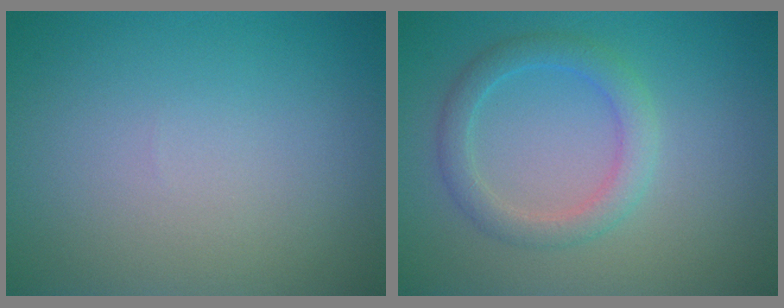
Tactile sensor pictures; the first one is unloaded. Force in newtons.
{"total": 2.9, "press": 2.9, "slide": 0.1}